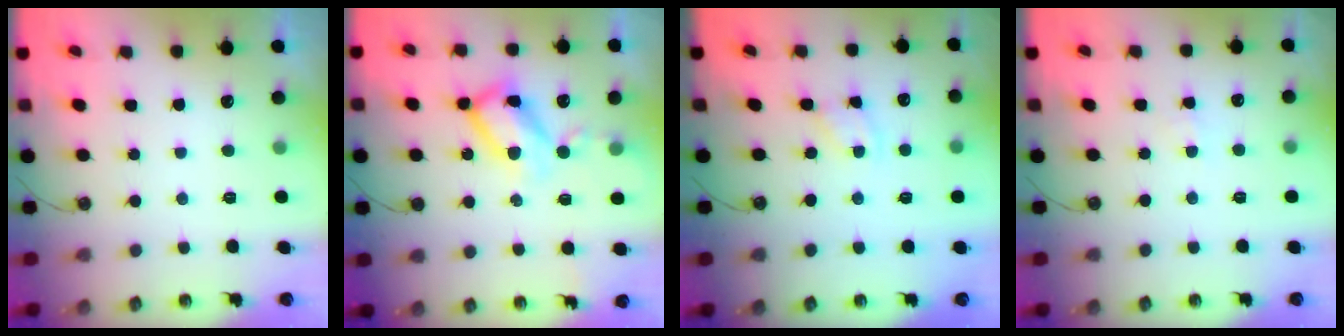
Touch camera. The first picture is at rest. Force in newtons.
{"total": 14.4, "press": 14.3, "slide": 1.3}
{"total": 1.9, "press": 1.9, "slide": 0.3}
{"total": 2.3, "press": 2.3, "slide": 0.4}